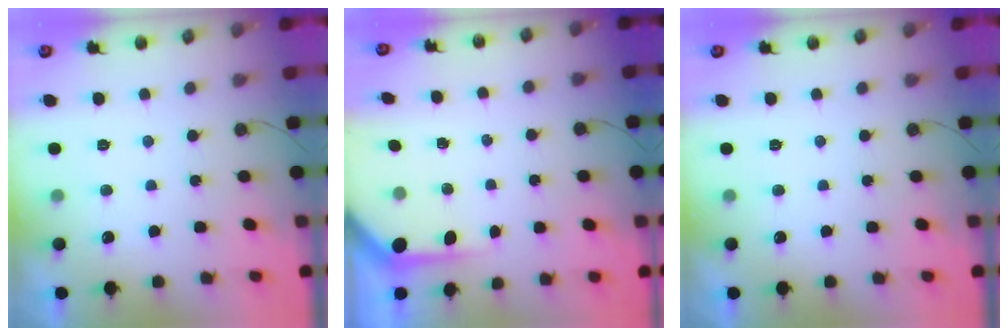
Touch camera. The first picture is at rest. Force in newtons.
{"total": 3.5, "press": 3.5, "slide": 0.4}
{"total": 0.0}